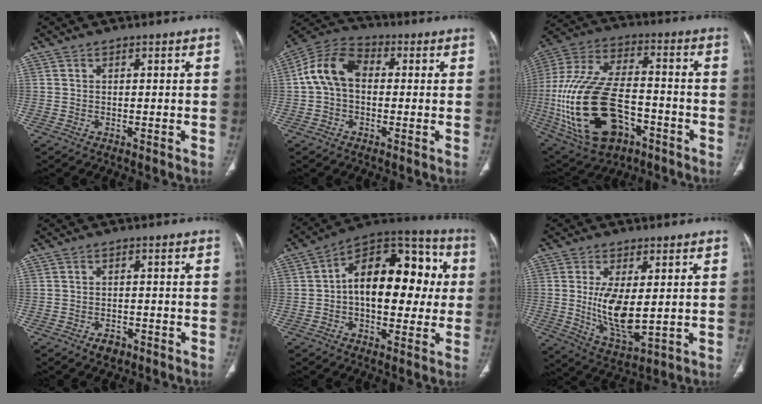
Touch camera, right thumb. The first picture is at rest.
{"total": 10.1, "force": [0.5, 7.1, 7.2], "torque": [-0.132, 0.031, -0.002]}
{"total": 26.3, "force": [-7.8, 14.8, 20.3], "torque": [-0.445, 0.018, -0.121]}
{"total": 2.7, "force": [-1.7, 1.7, 1.3], "torque": [-0.017, 0.009, -0.022]}
{"total": 20.5, "force": [1.2, 11.8, 16.7], "torque": [-0.210, 0.042, 0.011]}
{"total": 10.5, "force": [0.5, 4.3, 9.5], "torque": [-0.176, -0.026, 0.023]}